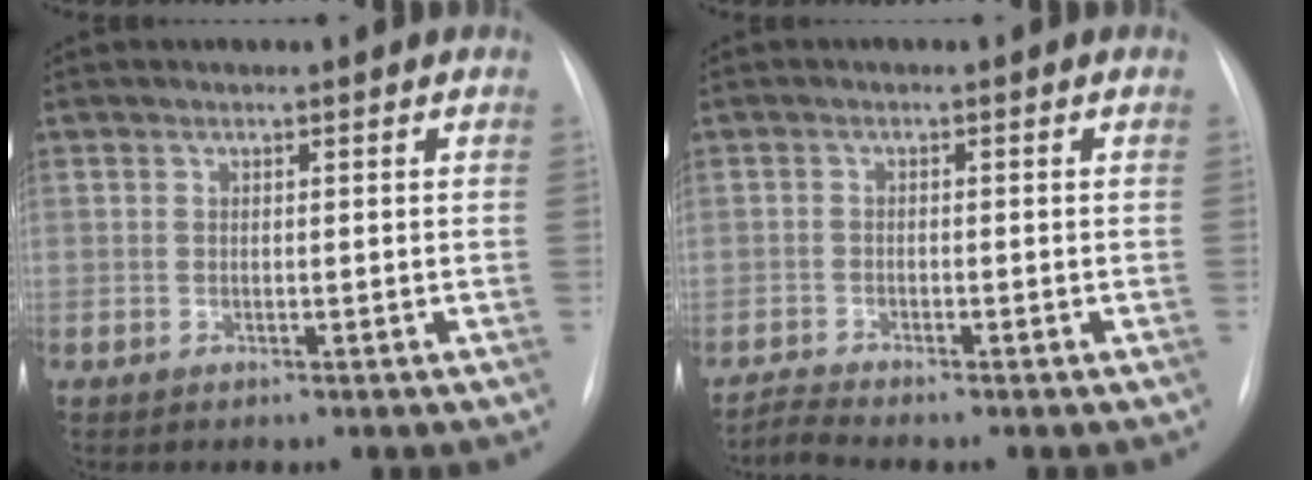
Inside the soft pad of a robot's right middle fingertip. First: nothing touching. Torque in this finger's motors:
{"motor_torque": [-0.17, -0.11, -0.05, 0.01]}